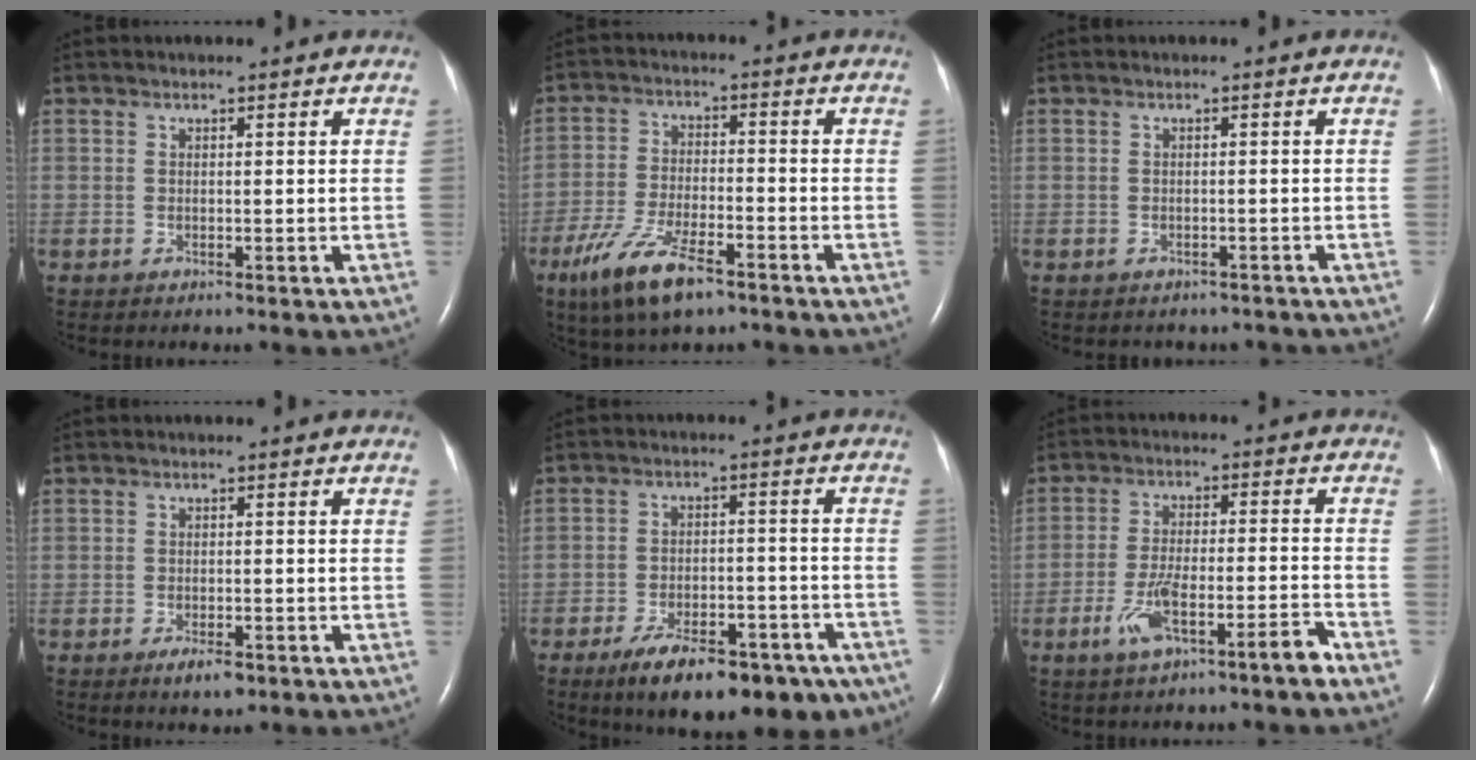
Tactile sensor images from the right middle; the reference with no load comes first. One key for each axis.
{"total": 10.3, "fx": -6.6, "fy": 2.8, "fz": 7.5, "tx": -0.153, "ty": -0.017, "tz": -0.116}
{"total": 4.2, "fx": -3.7, "fy": 1.9, "fz": 0.4, "tx": -0.007, "ty": 0.007, "tz": -0.039}
{"total": 2.7, "fx": -1.7, "fy": 0.9, "fz": 1.8, "tx": -0.036, "ty": -0.002, "tz": -0.024}
{"total": 16.0, "fx": -11.2, "fy": 6.5, "fz": 9.5, "tx": -0.105, "ty": 0.016, "tz": -0.163}
{"total": 7.9, "fx": -5.1, "fy": 0.8, "fz": 6.0, "tx": -0.117, "ty": 0.008, "tz": -0.084}